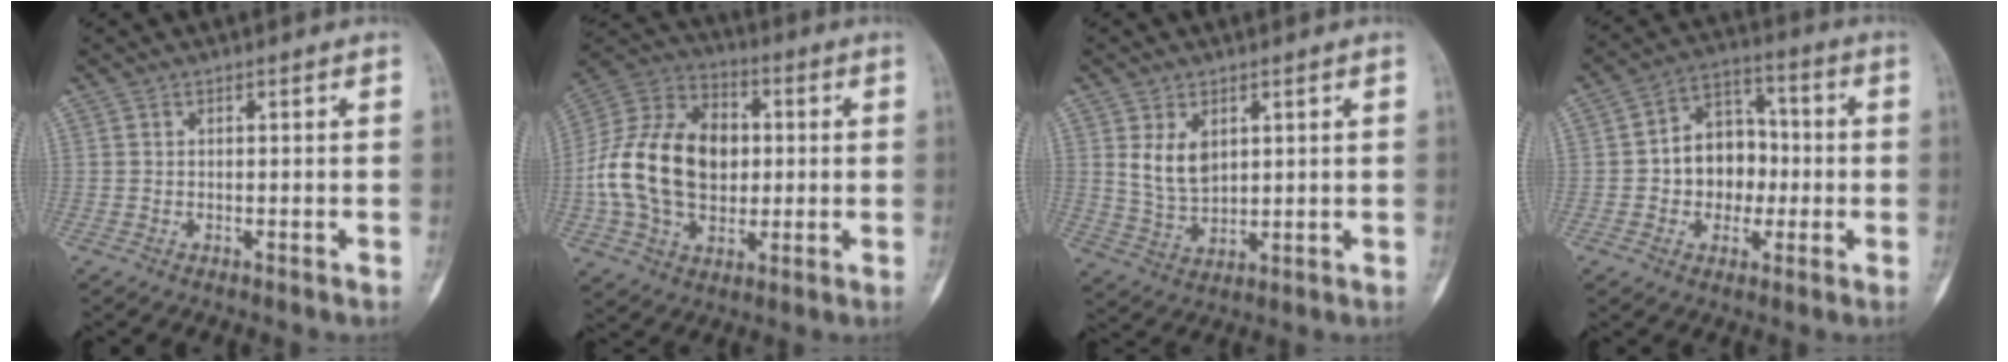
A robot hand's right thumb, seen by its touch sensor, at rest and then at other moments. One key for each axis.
{"total": 21.6, "fx": 0.1, "fy": 15.1, "fz": 15.4, "tx": -0.276, "ty": 0.024, "tz": 0.005}
{"total": 6.7, "fx": 2.4, "fy": 4.2, "fz": 4.6, "tx": -0.070, "ty": -0.017, "tz": 0.057}
{"total": 11.1, "fx": -1.1, "fy": 8.9, "fz": 6.6, "tx": -0.055, "ty": 0.034, "tz": -0.024}